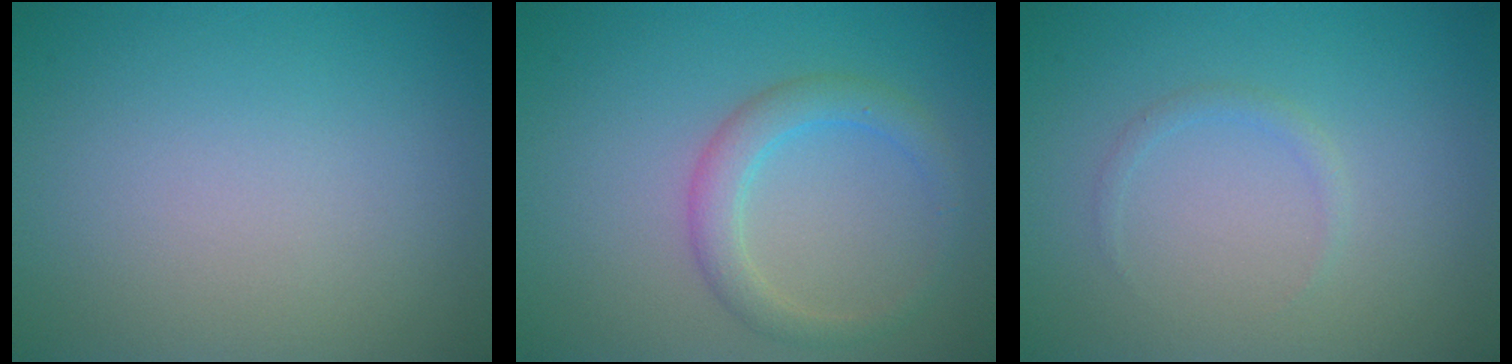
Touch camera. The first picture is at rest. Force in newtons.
{"total": 2.8, "press": 2.8, "slide": 0.1}
{"total": 0.8, "press": 0.8, "slide": 0.0}